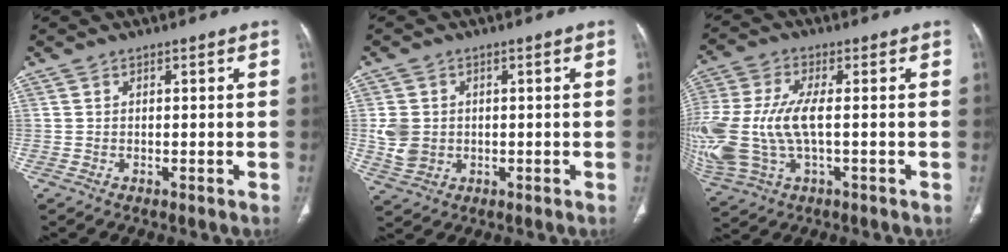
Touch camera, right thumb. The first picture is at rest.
{"total": 5.8, "force": [0.1, 4.9, 3.0], "torque": [-0.050, 0.000, 0.011]}
{"total": 19.4, "force": [-1.6, 10.1, 16.5], "torque": [-0.428, 0.000, -0.013]}